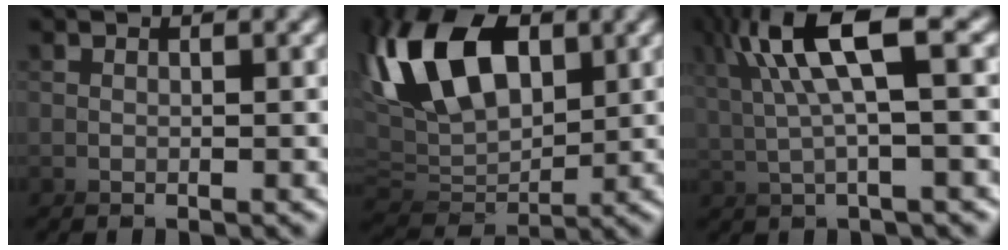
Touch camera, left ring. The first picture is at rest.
{"total": 7.3, "force": [2.8, 5.0, 4.6], "torque": [-0.103, 0.013, 0.029]}
{"total": 3.4, "force": [2.1, -2.2, 1.4], "torque": [-0.064, 0.032, 0.025]}